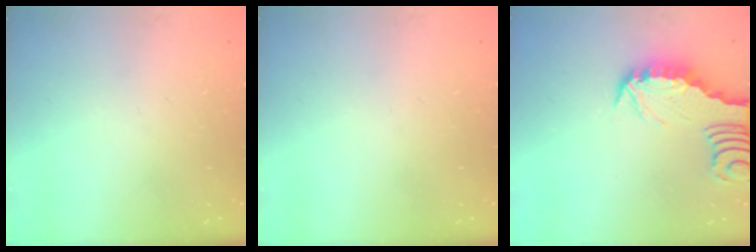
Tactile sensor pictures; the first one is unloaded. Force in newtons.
{"total": 0.0}
{"total": 2.6, "press": 2.6, "slide": 0.2}